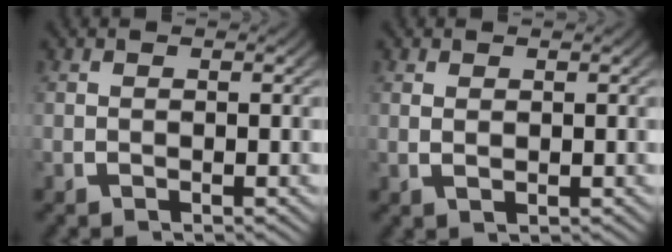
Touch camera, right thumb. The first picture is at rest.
{"total": 0.7, "force": [0.4, 0.2, 0.5], "torque": [-0.012, -0.005, 0.014]}